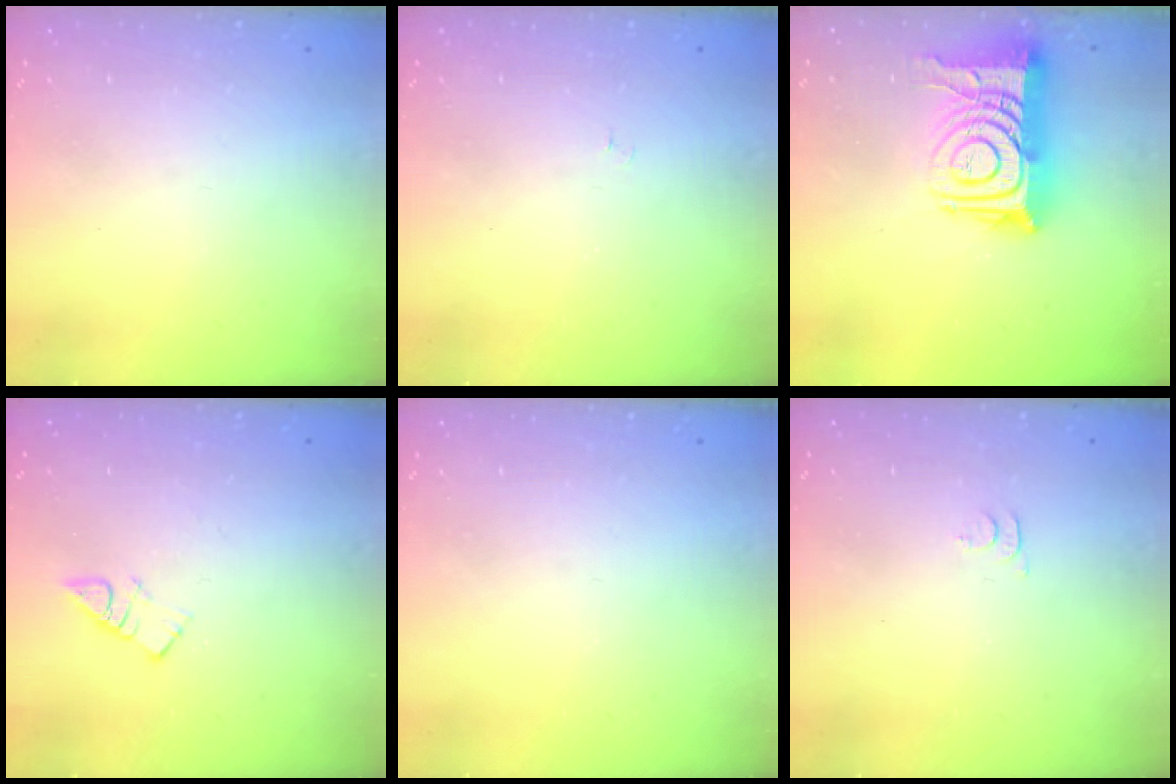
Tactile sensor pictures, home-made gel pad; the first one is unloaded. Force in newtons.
{"total": 3.7, "press": 3.7, "slide": 0.5}
{"total": 15.5, "press": 15.4, "slide": 1.5}
{"total": 4.0, "press": 4.0, "slide": 0.4}
{"total": 0.0}
{"total": 3.6, "press": 3.6, "slide": 0.4}